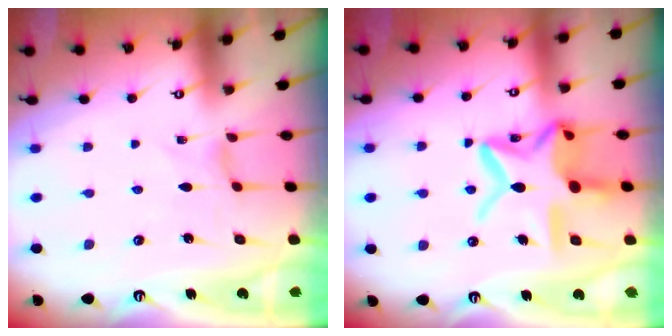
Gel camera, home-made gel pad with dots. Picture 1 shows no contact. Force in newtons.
{"total": 18.2, "press": 18.1, "slide": 1.3}